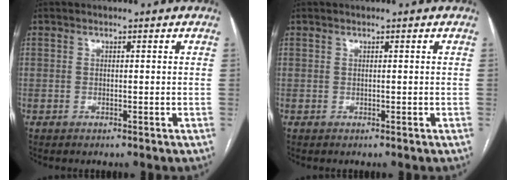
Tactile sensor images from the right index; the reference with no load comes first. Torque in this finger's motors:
{"motor_torque": [0.00, 0.00, 0.00, 0.00]}